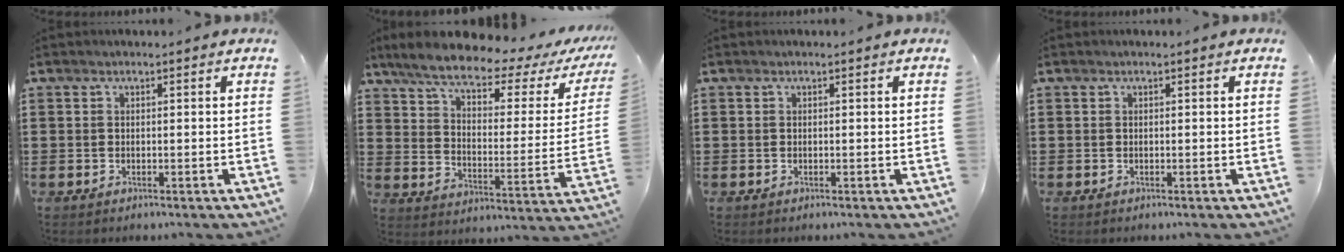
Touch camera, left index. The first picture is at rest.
{"total": 8.2, "force": [6.3, 1.3, 5.0], "torque": [-0.115, -0.036, 0.104]}
{"total": 0.0}
{"total": 0.0}